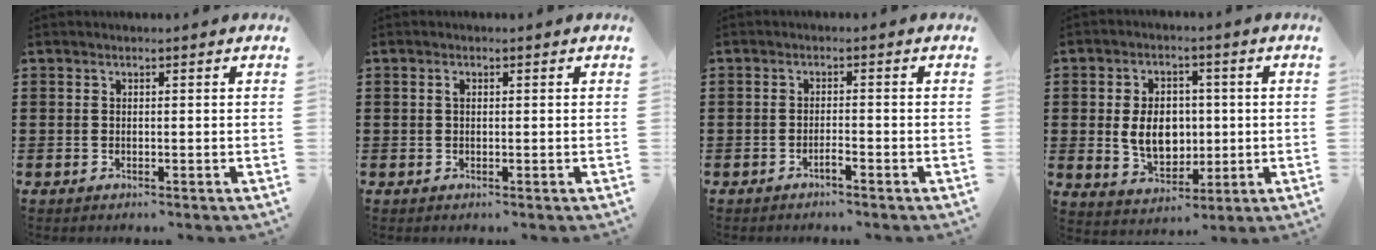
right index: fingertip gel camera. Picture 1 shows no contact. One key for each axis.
{"total": 0.8, "fx": 0.1, "fy": 0.4, "fz": 0.6, "tx": -0.014, "ty": 0.000, "tz": 0.002}
{"total": 1.4, "fx": -1.2, "fy": 0.0, "fz": 0.8, "tx": -0.015, "ty": -0.002, "tz": -0.022}
{"total": 7.6, "fx": 0.1, "fy": 5.5, "fz": 5.2, "tx": -0.104, "ty": 0.005, "tz": -0.004}